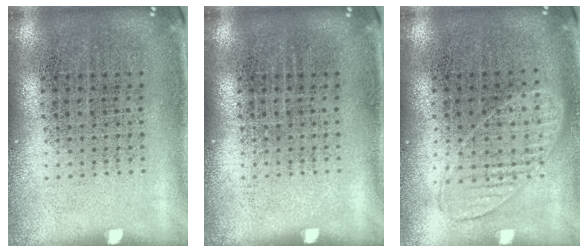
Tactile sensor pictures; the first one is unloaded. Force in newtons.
{"total": 0.0}
{"total": 0.8, "press": 0.8, "slide": 0.3}